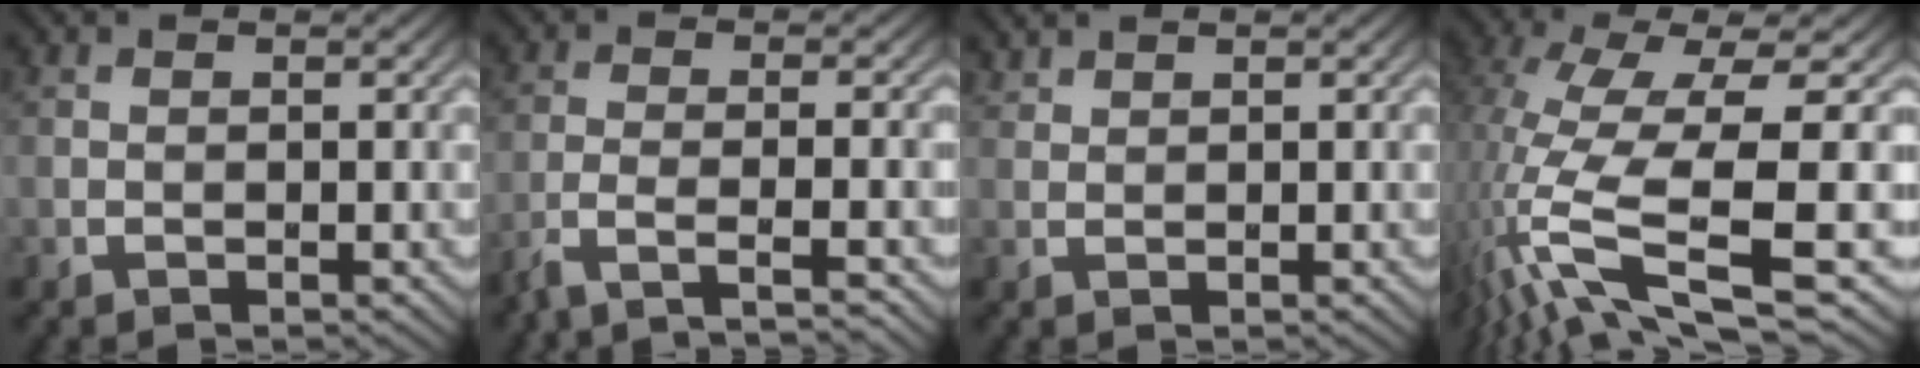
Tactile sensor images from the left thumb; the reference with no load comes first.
{"total": 5.0, "force": [-3.4, 0.9, 3.6], "torque": [-0.052, 0.004, -0.084]}
{"total": 1.4, "force": [1.3, 0.2, -0.2], "torque": [0.000, 0.004, 0.031]}
{"total": 14.0, "force": [-3.7, 3.6, 13.0], "torque": [-0.289, -0.013, -0.053]}